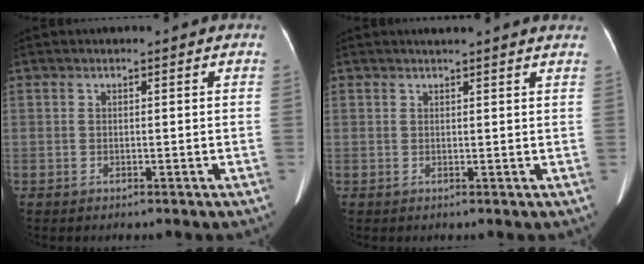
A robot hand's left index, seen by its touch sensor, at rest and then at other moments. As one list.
[{"total": 5.5, "force": [5.0, -0.2, 2.2], "torque": [-0.028, 0.017, 0.048]}]